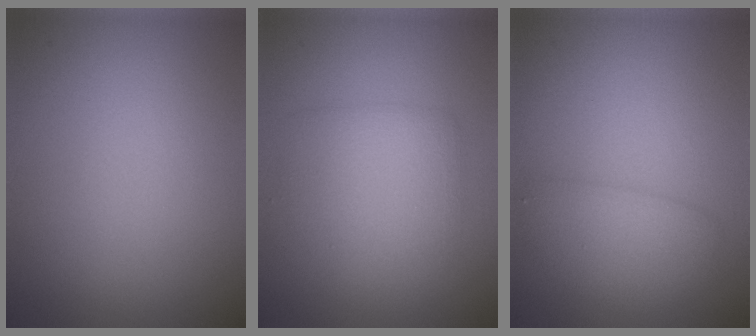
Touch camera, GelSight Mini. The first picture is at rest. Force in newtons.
{"total": 3.9, "press": 3.9, "slide": 0.1}
{"total": 2.7, "press": 2.7, "slide": 0.1}